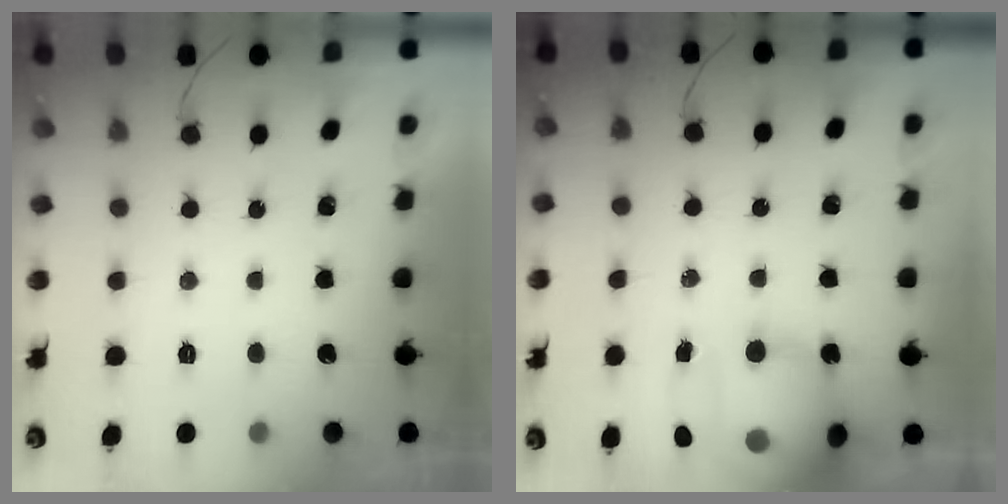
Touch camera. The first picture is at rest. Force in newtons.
{"total": 18.9, "press": 18.4, "slide": 4.3}